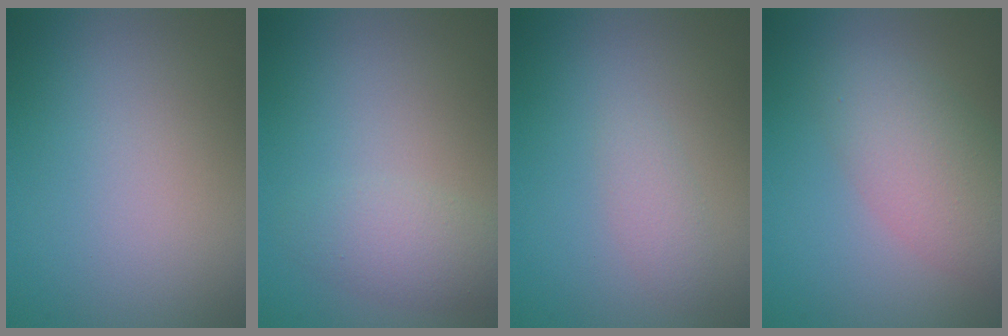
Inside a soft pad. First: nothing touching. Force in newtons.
{"total": 2.4, "press": 2.4, "slide": 0.1}
{"total": 1.2, "press": 1.2, "slide": 0.0}
{"total": 4.8, "press": 4.8, "slide": 0.1}